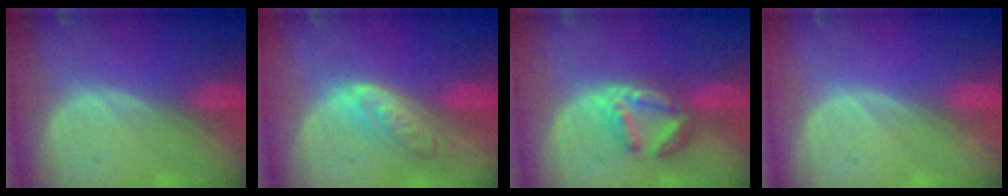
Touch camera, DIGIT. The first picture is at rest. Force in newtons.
{"total": 6.2, "press": 5.5, "slide": 2.8}
{"total": 6.5, "press": 5.9, "slide": 2.8}
{"total": 0.0}